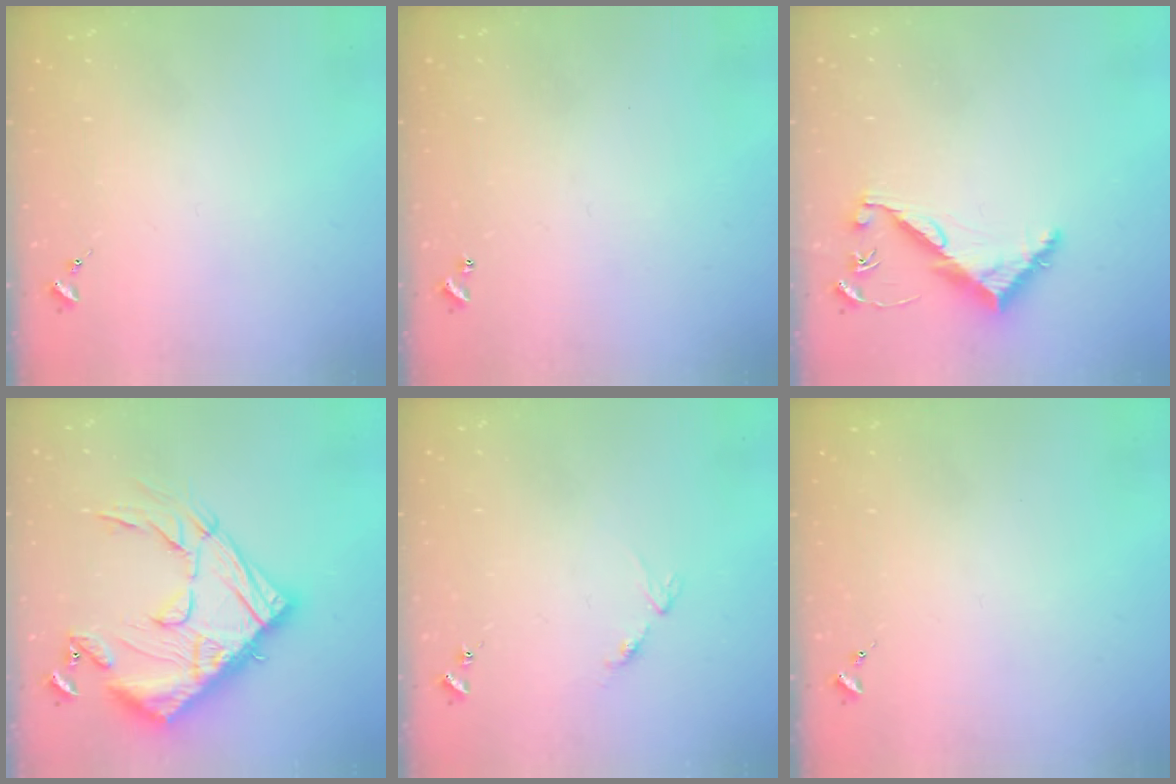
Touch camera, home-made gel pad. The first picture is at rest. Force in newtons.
{"total": 1.0, "press": 1.0, "slide": 0.2}
{"total": 7.5, "press": 7.5, "slide": 0.5}
{"total": 30.1, "press": 30.0, "slide": 2.9}
{"total": 7.8, "press": 7.8, "slide": 0.6}
{"total": 0.0}